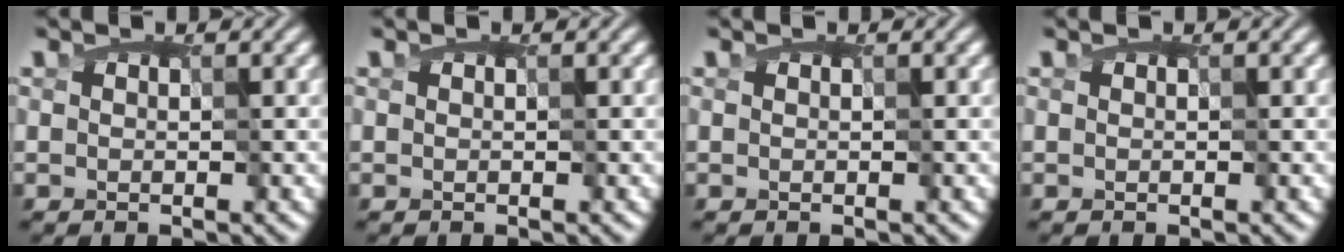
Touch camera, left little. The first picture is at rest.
{"total": 0.0}
{"total": 0.0}
{"total": 0.0}